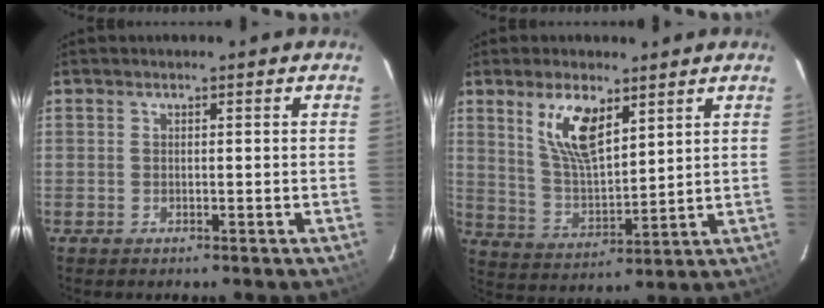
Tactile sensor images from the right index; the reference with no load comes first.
{"total": 10.0, "force": [5.5, 4.1, 7.3], "torque": [-0.139, 0.003, 0.116]}